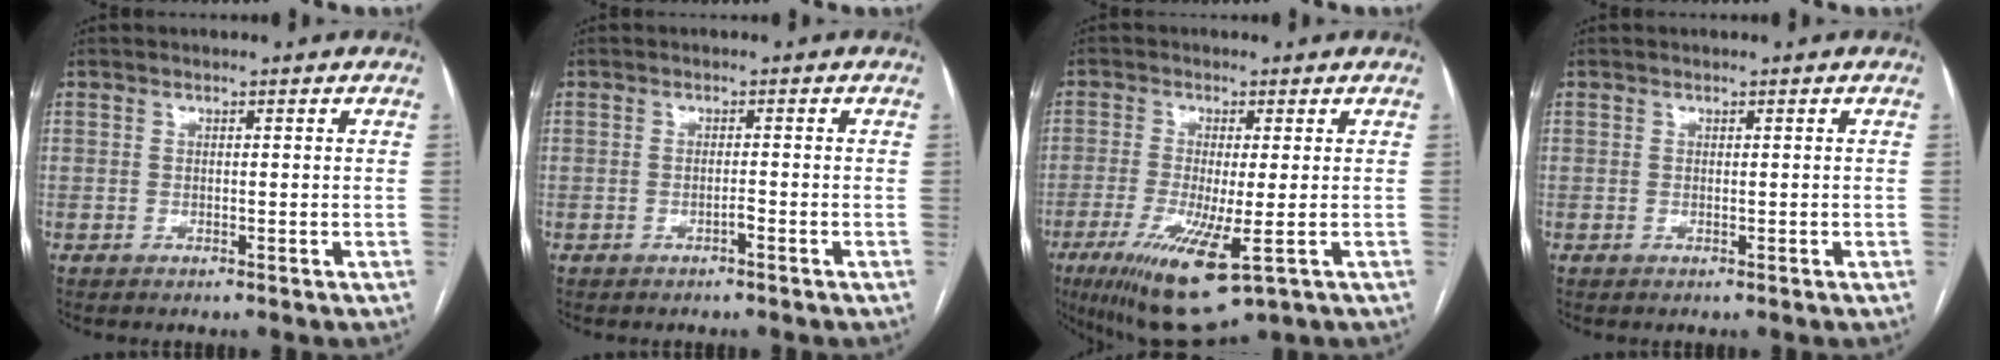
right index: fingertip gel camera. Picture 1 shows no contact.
{"total": 0.9, "force": [-0.7, 0.1, 0.7], "torque": [-0.012, 0.001, -0.012]}
{"total": 11.8, "force": [-5.0, 1.8, 10.5], "torque": [-0.194, -0.038, -0.077]}
{"total": 0.0}